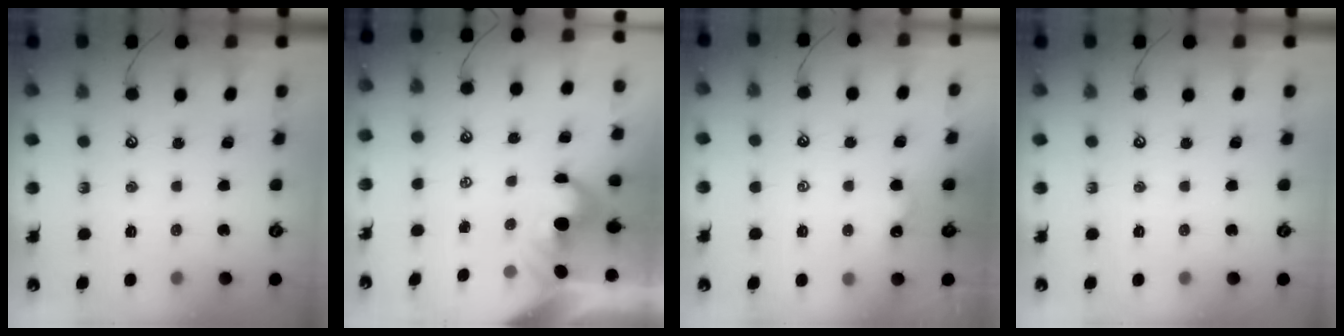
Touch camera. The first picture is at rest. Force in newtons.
{"total": 1.8, "press": 1.5, "slide": 1.0}
{"total": 1.4, "press": 1.3, "slide": 0.3}
{"total": 0.0}